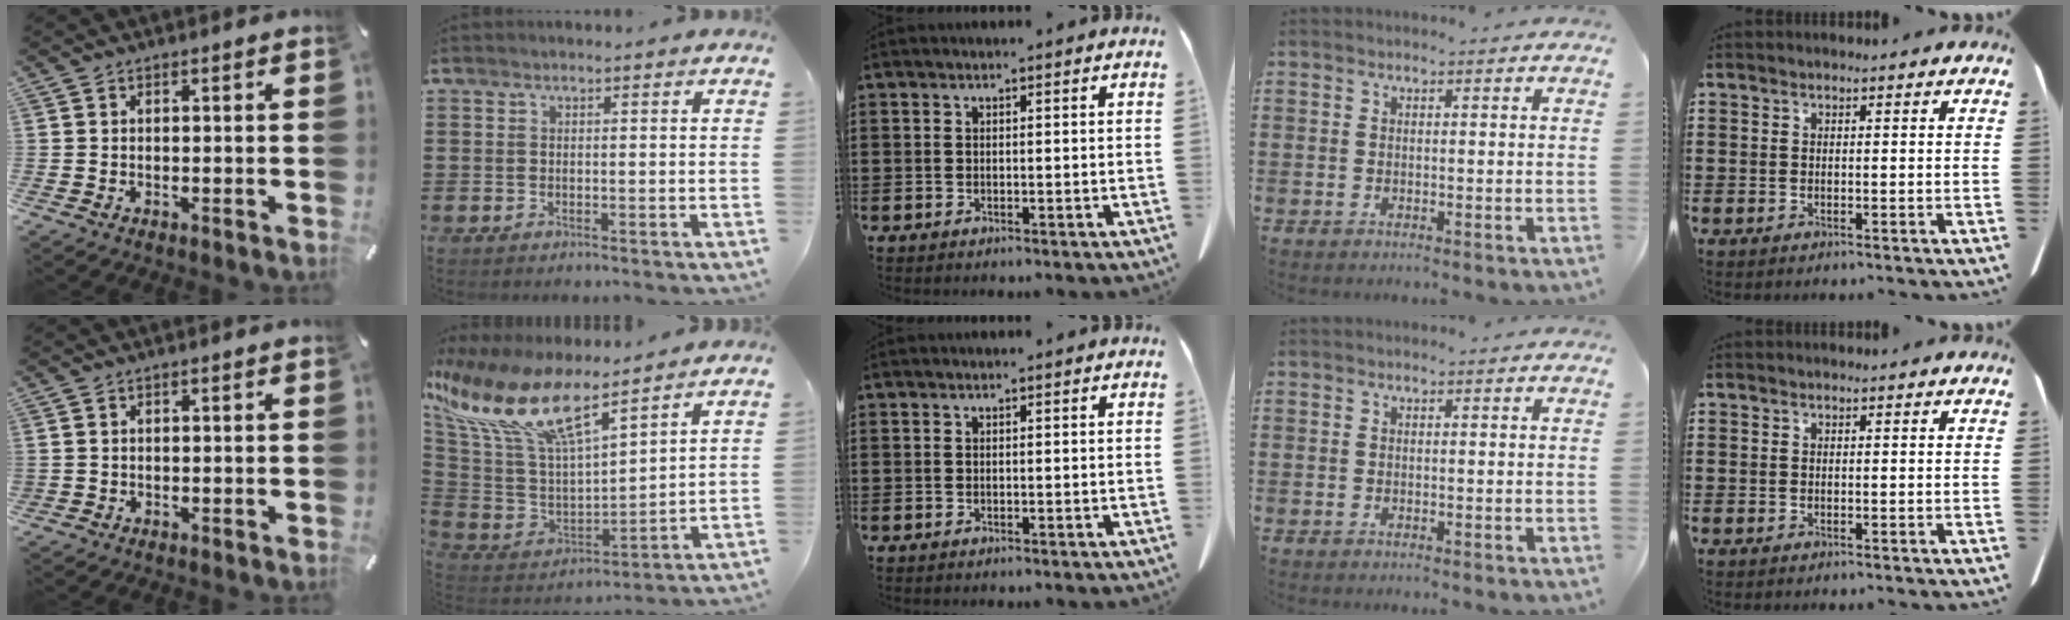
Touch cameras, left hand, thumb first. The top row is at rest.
{"thumb": {"total": 0.7, "force": [0.1, 0.6, 0.3], "torque": [-0.006, 0.004, 0.002]}, "index": {"total": 13.6, "force": [8.5, 4.1, 9.8], "torque": [-0.230, -0.054, 0.145]}}